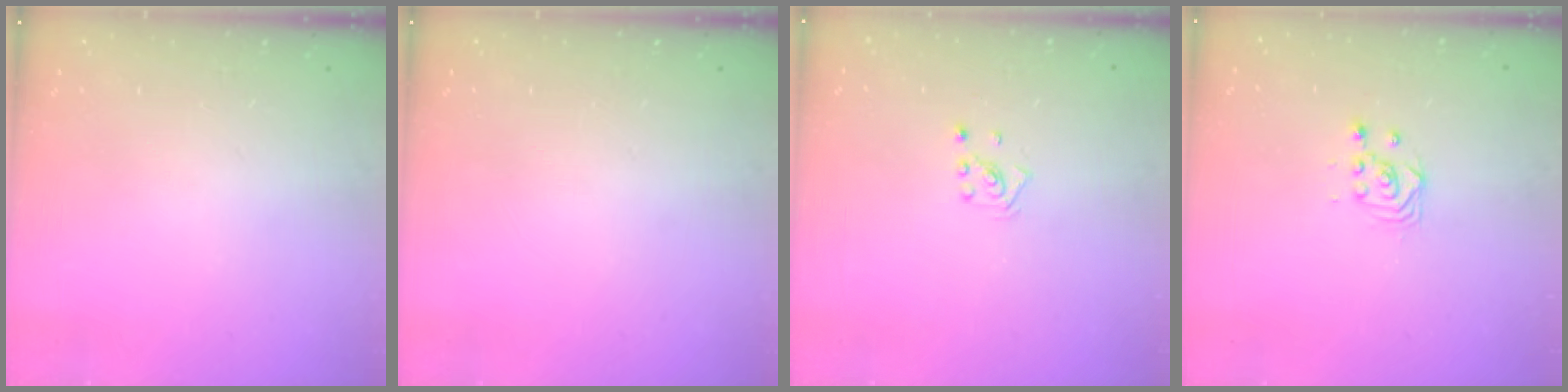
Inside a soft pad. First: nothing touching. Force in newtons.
{"total": 0.0}
{"total": 2.2, "press": 2.2, "slide": 0.6}
{"total": 3.4, "press": 3.3, "slide": 0.3}